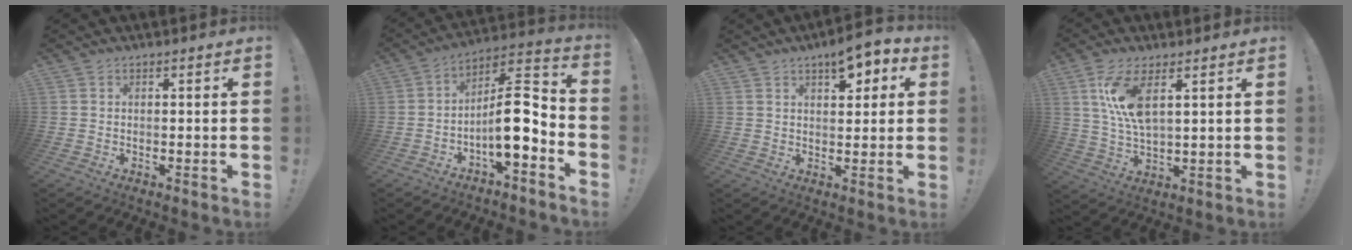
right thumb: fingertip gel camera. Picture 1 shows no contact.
{"total": 13.4, "force": [-3.0, 5.0, 12.1], "torque": [-0.193, 0.015, -0.045]}
{"total": 7.7, "force": [4.2, 3.8, 5.3], "torque": [-0.055, -0.020, 0.068]}
{"total": 10.6, "force": [4.4, 3.9, 8.9], "torque": [-0.187, -0.019, 0.077]}